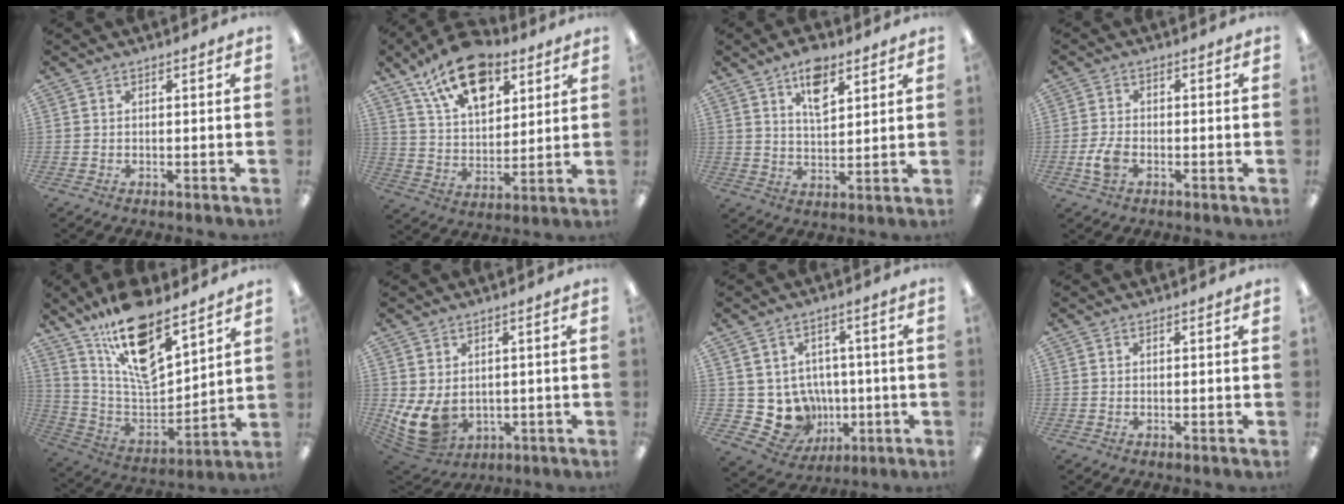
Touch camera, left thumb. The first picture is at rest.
{"total": 18.0, "force": [11.1, 10.0, 10.0], "torque": [-0.163, -0.051, 0.198]}
{"total": 8.8, "force": [5.6, 4.2, 5.4], "torque": [-0.078, -0.023, 0.096]}
{"total": 4.7, "force": [-1.6, 2.9, 3.3], "torque": [-0.073, 0.004, -0.031]}
{"total": 18.1, "force": [13.0, 7.2, 10.3], "torque": [-0.179, -0.085, 0.230]}
{"total": 9.1, "force": [-0.3, 6.6, 6.2], "torque": [-0.143, -0.012, 0.001]}
{"total": 9.8, "force": [-0.2, 9.5, 2.4], "torque": [-0.064, -0.016, 0.014]}
{"total": 0.0}